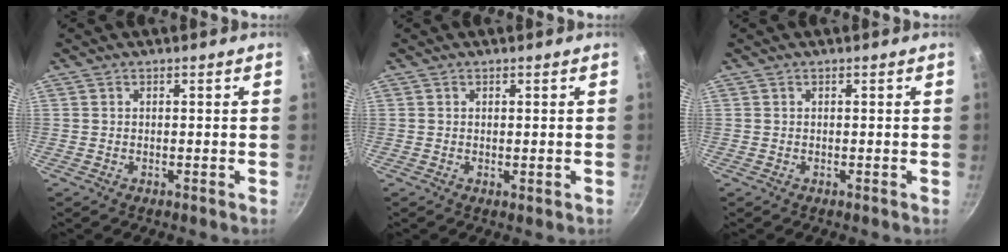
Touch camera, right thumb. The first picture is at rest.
{"total": 0.6, "force": [0.1, 0.2, 0.5], "torque": [-0.007, -0.003, 0.001]}
{"total": 0.0}